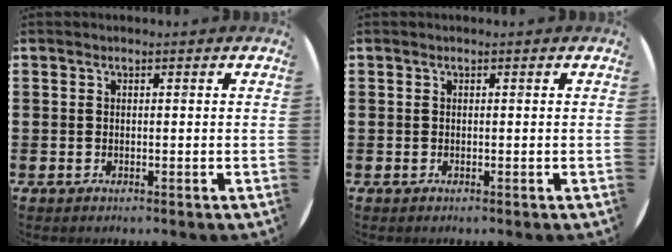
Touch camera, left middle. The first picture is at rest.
{"total": 0.0}